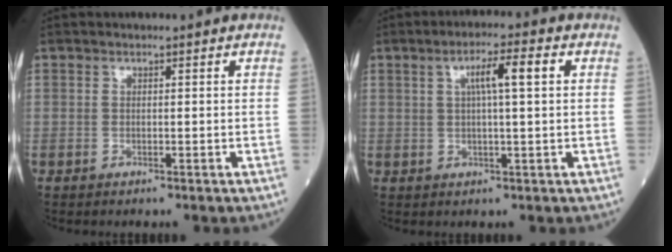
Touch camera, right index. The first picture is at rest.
{"total": 5.4, "force": [1.6, 0.2, 5.2], "torque": [-0.092, 0.011, 0.027]}